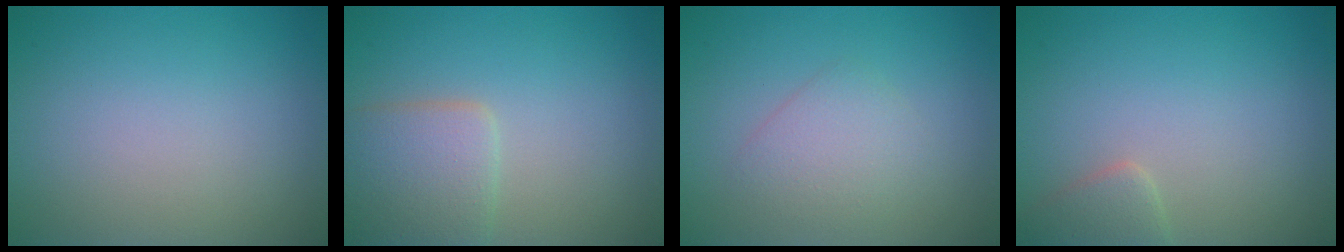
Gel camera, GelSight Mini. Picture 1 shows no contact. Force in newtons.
{"total": 3.1, "press": 3.0, "slide": 0.3}
{"total": 2.2, "press": 2.2, "slide": 0.1}
{"total": 1.8, "press": 1.8, "slide": 0.1}